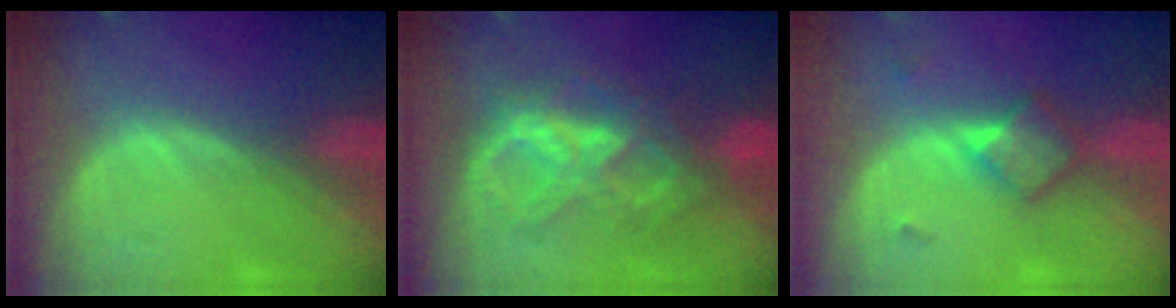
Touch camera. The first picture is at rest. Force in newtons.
{"total": 7.7, "press": 7.7, "slide": 0.5}
{"total": 4.8, "press": 4.2, "slide": 2.2}